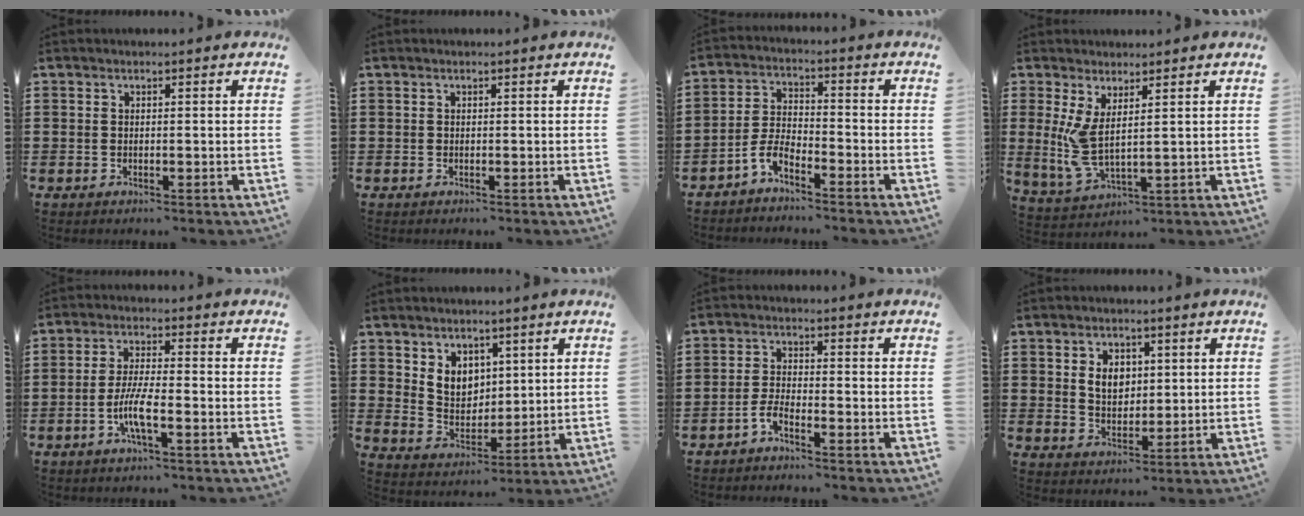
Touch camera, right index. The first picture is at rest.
{"total": 0.0}
{"total": 4.4, "force": [-3.8, 0.8, 2.1], "torque": [-0.061, 0.001, -0.081]}
{"total": 5.8, "force": [2.2, 1.5, 5.2], "torque": [-0.134, -0.017, 0.035]}
{"total": 5.7, "force": [-2.5, 0.8, 5.0], "torque": [-0.110, -0.013, -0.052]}
{"total": 5.7, "force": [3.2, 4.4, 1.6], "torque": [-0.045, -0.001, 0.060]}
{"total": 2.9, "force": [-2.3, 0.3, 1.6], "torque": [-0.046, -0.003, -0.050]}
{"total": 4.6, "force": [1.2, 3.5, 2.8], "torque": [-0.058, 0.009, 0.017]}